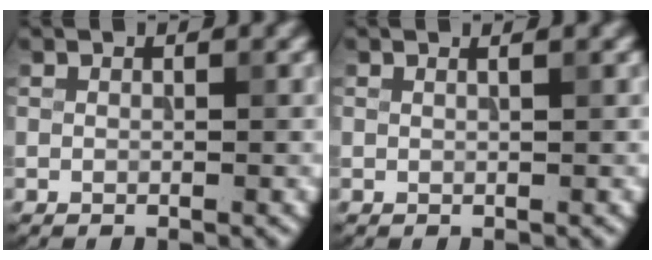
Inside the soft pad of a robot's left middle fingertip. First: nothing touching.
{"total": 1.1, "force": [0.6, 0.5, 0.8], "torque": [-0.006, -0.002, -0.001]}